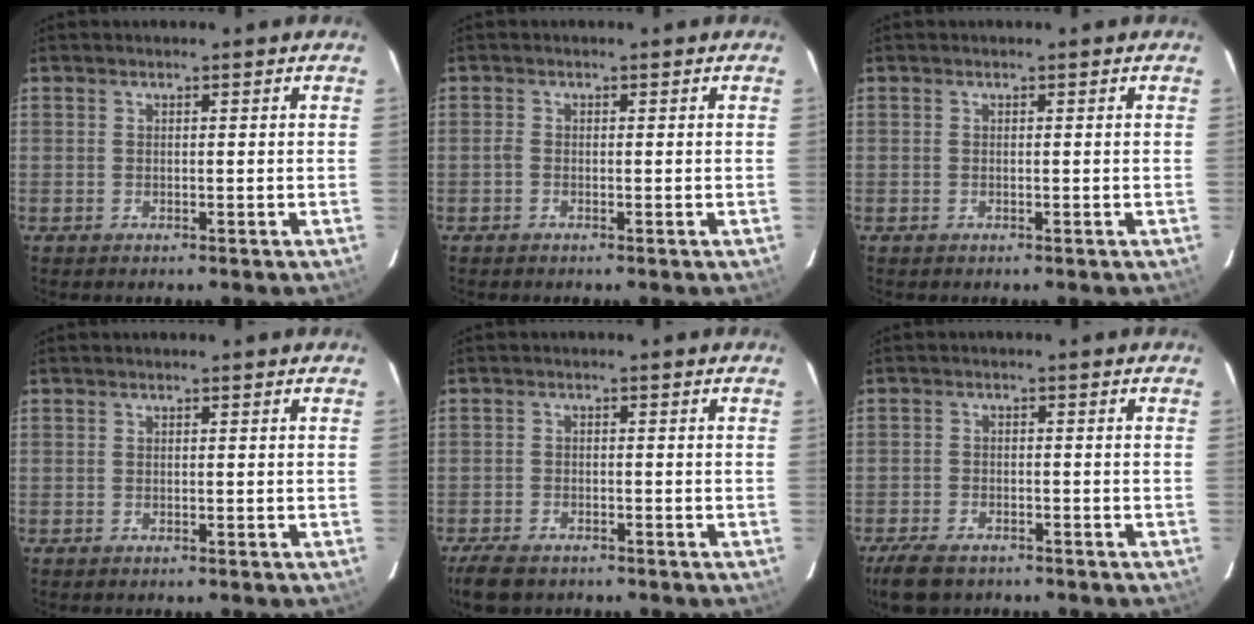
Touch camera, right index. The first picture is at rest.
{"total": 0.7, "force": [-0.4, 0.4, 0.4], "torque": [-0.008, 0.001, -0.010]}
{"total": 0.0}
{"total": 0.0}
{"total": 6.1, "force": [-4.7, 2.7, 2.6], "torque": [-0.076, -0.011, -0.086]}
{"total": 6.9, "force": [-5.3, 3.1, 3.1], "torque": [-0.088, -0.010, -0.095]}